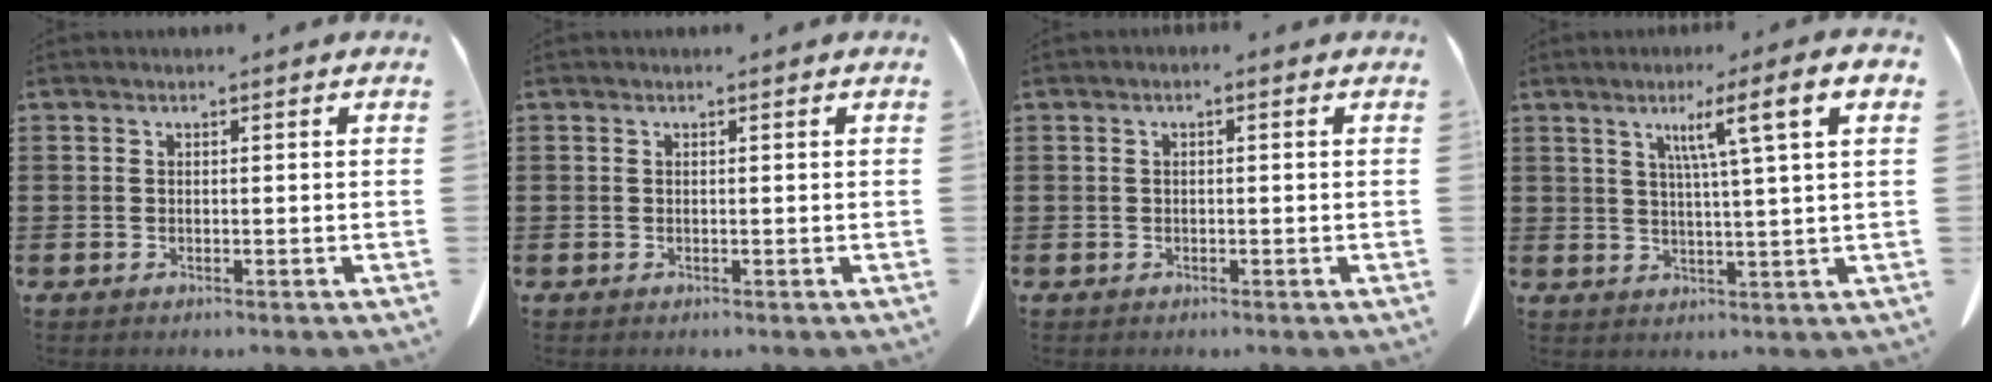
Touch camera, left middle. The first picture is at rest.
{"total": 0.0}
{"total": 0.7, "force": [-0.2, 0.2, 0.6], "torque": [-0.012, -0.002, -0.004]}
{"total": 7.2, "force": [2.9, -0.6, 6.6], "torque": [-0.116, -0.006, 0.039]}